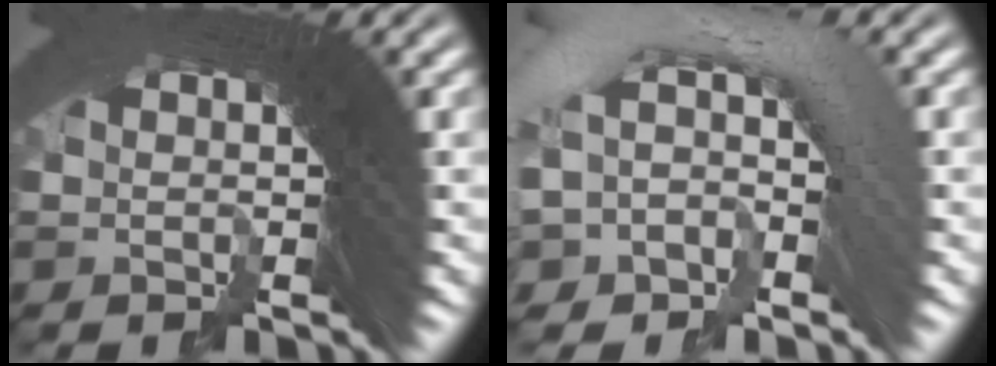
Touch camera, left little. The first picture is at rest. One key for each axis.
{"total": 5.1, "fx": -0.2, "fy": 3.4, "fz": 3.7, "tx": -0.072, "ty": 0.022, "tz": -0.022}